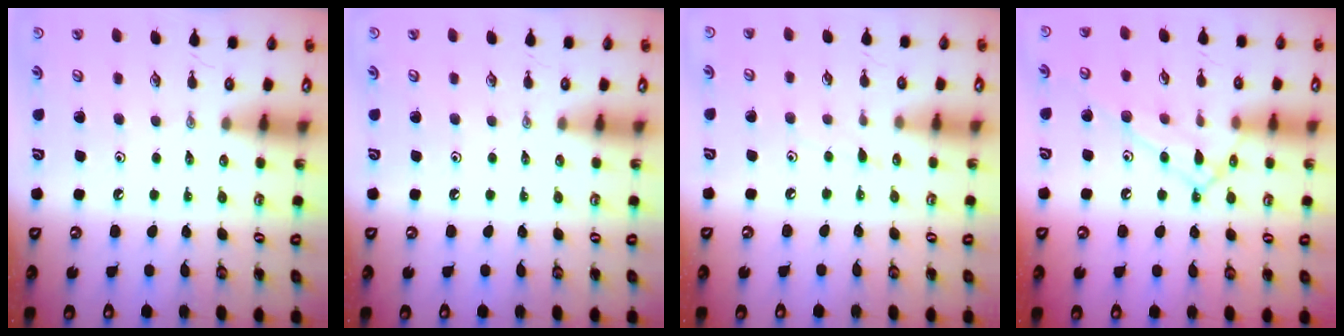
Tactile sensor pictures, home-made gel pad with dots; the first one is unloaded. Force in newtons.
{"total": 0.0}
{"total": 4.4, "press": 4.4, "slide": 0.4}
{"total": 11.8, "press": 11.7, "slide": 0.9}